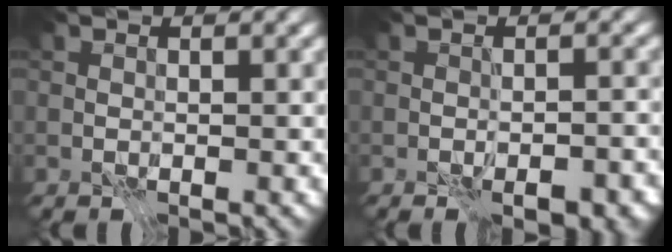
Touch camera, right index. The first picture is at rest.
{"total": 4.0, "force": [-2.3, 1.8, 2.8], "torque": [-0.037, -0.004, -0.030]}